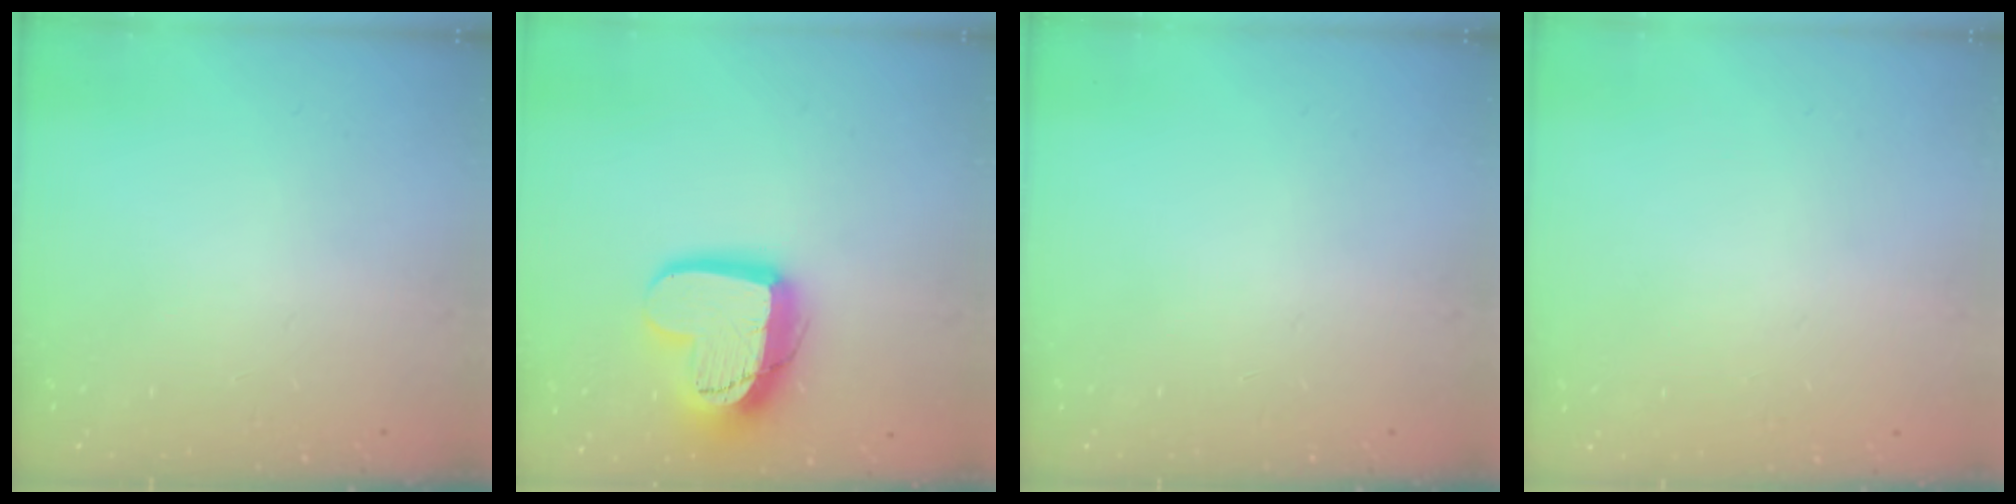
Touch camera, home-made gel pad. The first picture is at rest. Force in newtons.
{"total": 16.2, "press": 16.1, "slide": 1.3}
{"total": 0.0}
{"total": 0.0}